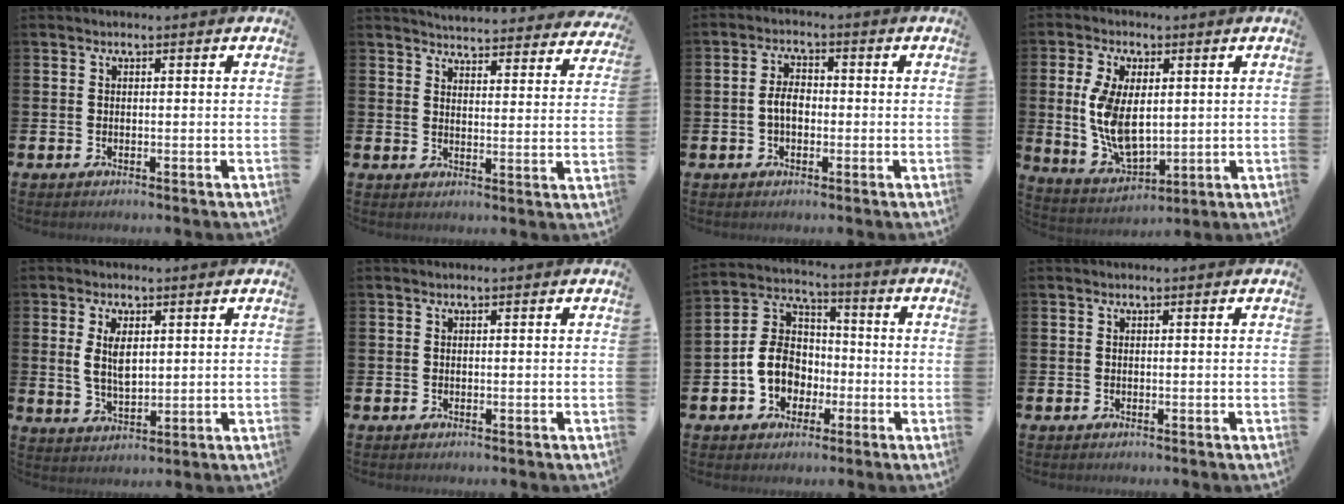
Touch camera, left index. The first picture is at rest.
{"total": 4.8, "force": [4.7, 0.6, 0.4], "torque": [-0.021, -0.037, 0.083]}
{"total": 3.4, "force": [-0.5, 2.1, 2.7], "torque": [-0.042, 0.003, -0.013]}
{"total": 7.9, "force": [1.2, 4.6, 6.3], "torque": [-0.133, -0.002, 0.018]}
{"total": 4.1, "force": [1.5, 2.1, 3.2], "torque": [-0.052, 0.001, 0.022]}
{"total": 0.0}
{"total": 8.0, "force": [-1.9, 6.9, 3.5], "torque": [-0.097, 0.017, -0.041]}
{"total": 0.0}